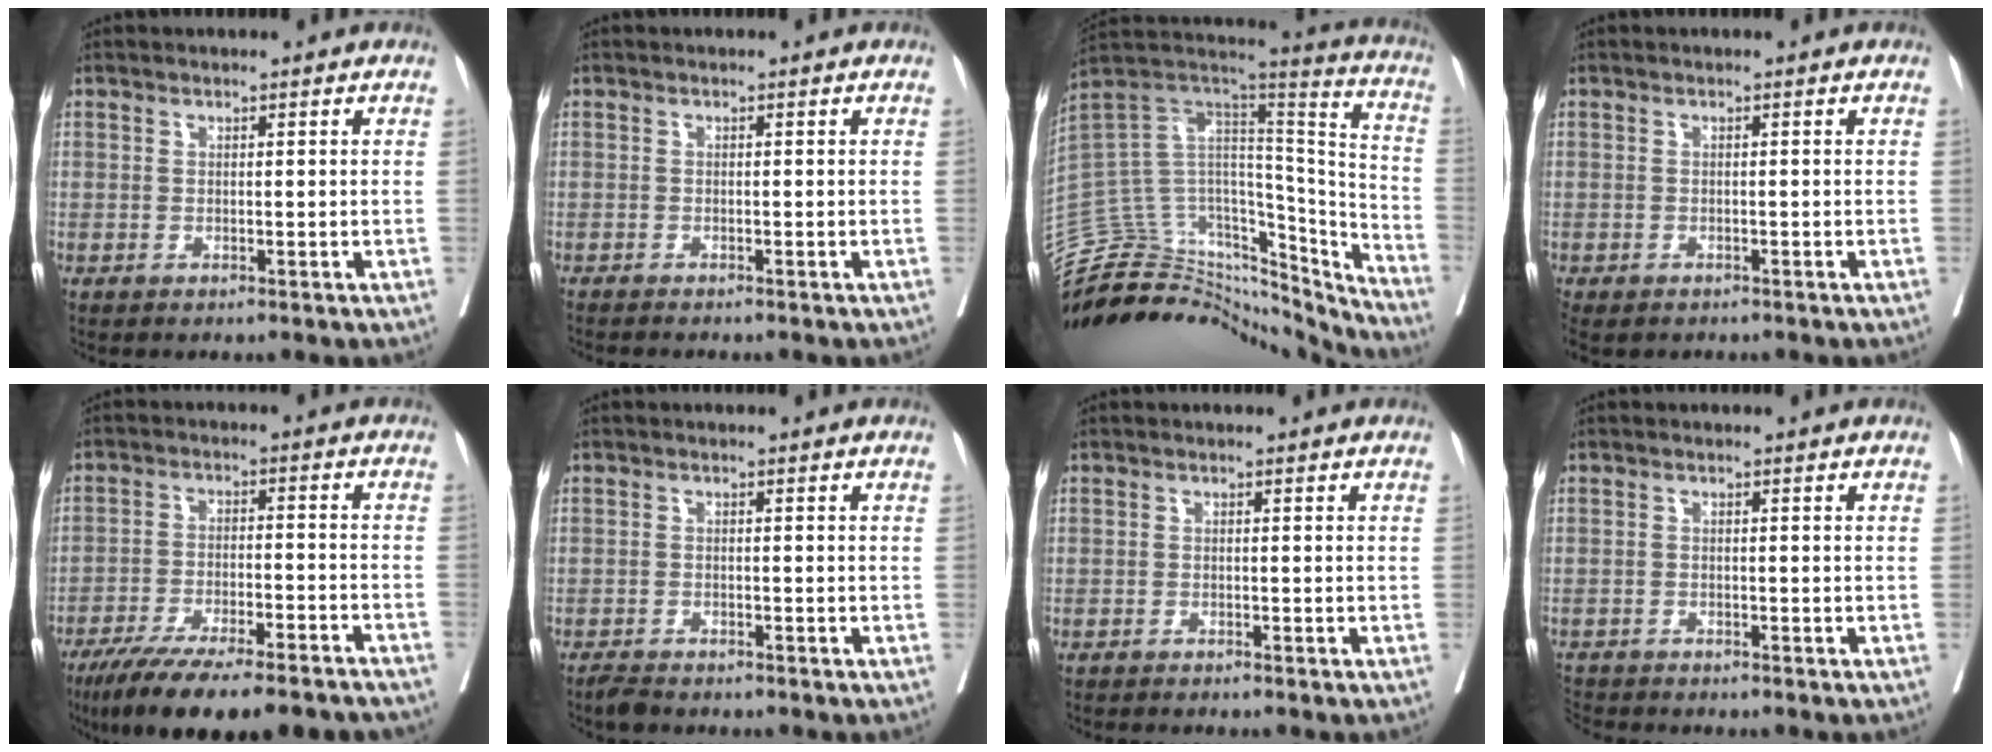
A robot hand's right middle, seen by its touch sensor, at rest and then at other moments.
{"total": 1.5, "force": [-1.5, 0.0, 0.3], "torque": [-0.013, -0.006, -0.026]}
{"total": 35.5, "force": [-32.1, 10.0, 11.4], "torque": [-0.178, 0.019, -0.467]}
{"total": 5.5, "force": [-3.7, 3.3, 2.3], "torque": [-0.058, -0.010, -0.049]}
{"total": 20.0, "force": [-16.2, 3.4, 11.1], "torque": [-0.149, -0.020, -0.240]}
{"total": 2.1, "force": [-1.9, 0.5, 0.6], "torque": [-0.018, -0.007, -0.031]}
{"total": 1.5, "force": [-1.5, -0.1, 0.2], "torque": [-0.010, -0.006, -0.027]}
{"total": 2.8, "force": [-2.7, 0.4, -0.3], "torque": [0.000, -0.013, -0.051]}